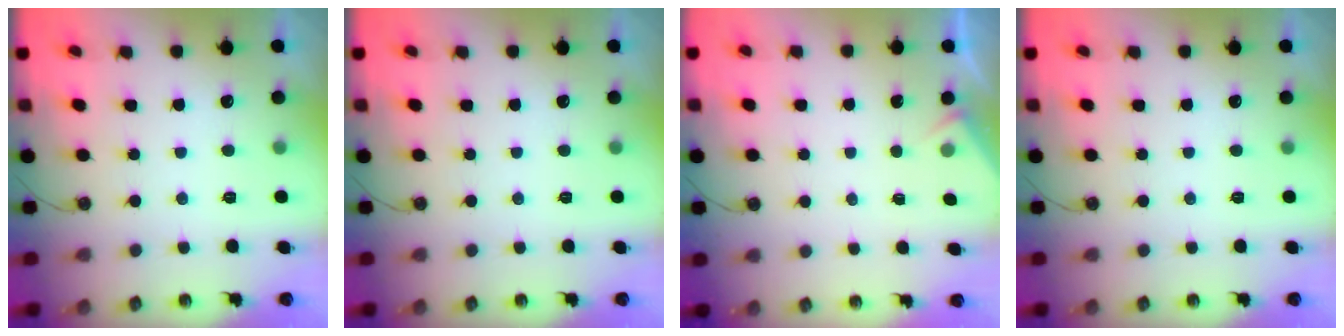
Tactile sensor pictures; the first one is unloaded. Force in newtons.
{"total": 0.0}
{"total": 2.8, "press": 2.7, "slide": 0.4}
{"total": 0.0}